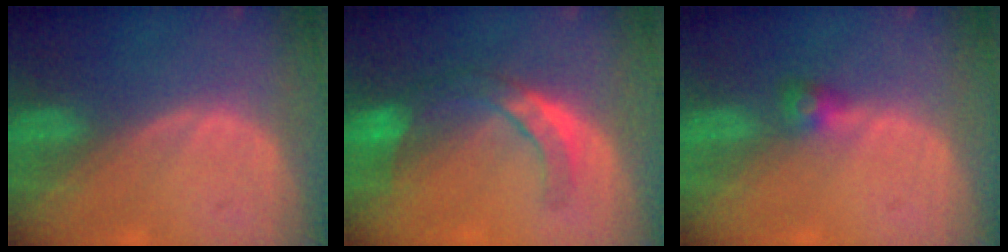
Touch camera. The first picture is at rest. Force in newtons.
{"total": 7.5, "press": 6.7, "slide": 3.5}
{"total": 2.6, "press": 2.5, "slide": 0.7}